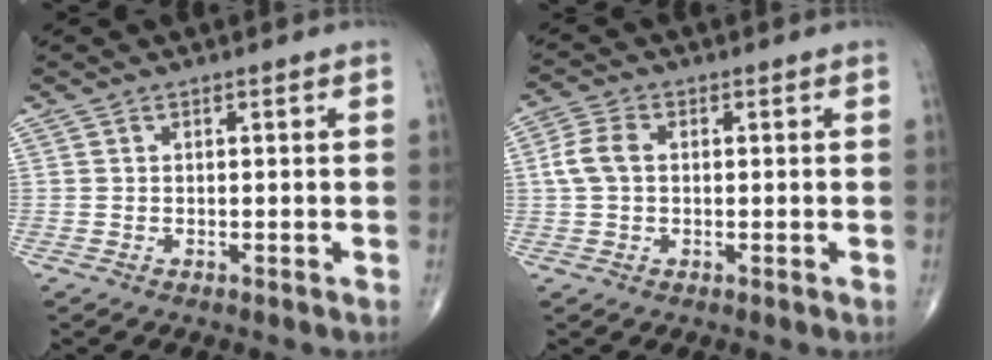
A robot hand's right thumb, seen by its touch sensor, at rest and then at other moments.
{"total": 4.8, "force": [0.4, 3.2, 3.6], "torque": [-0.083, 0.013, 0.003]}